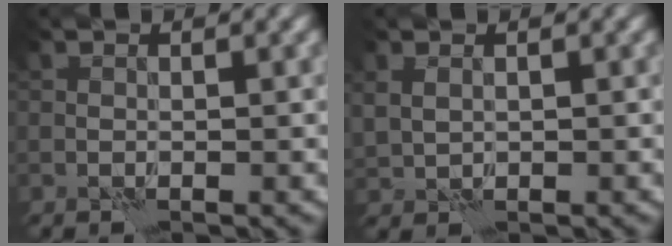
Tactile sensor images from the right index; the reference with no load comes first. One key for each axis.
{"total": 1.3, "fx": 0.5, "fy": 1.0, "fz": 0.8, "tx": -0.020, "ty": -0.003, "tz": 0.015}